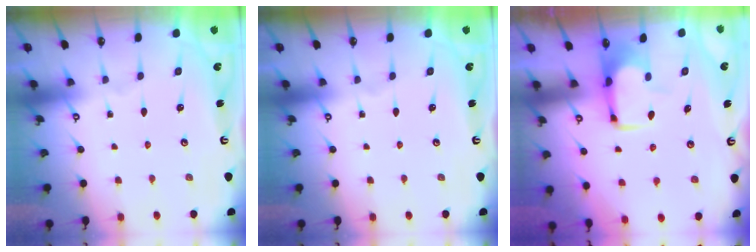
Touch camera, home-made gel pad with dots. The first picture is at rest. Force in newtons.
{"total": 0.0}
{"total": 2.0, "press": 1.9, "slide": 0.4}